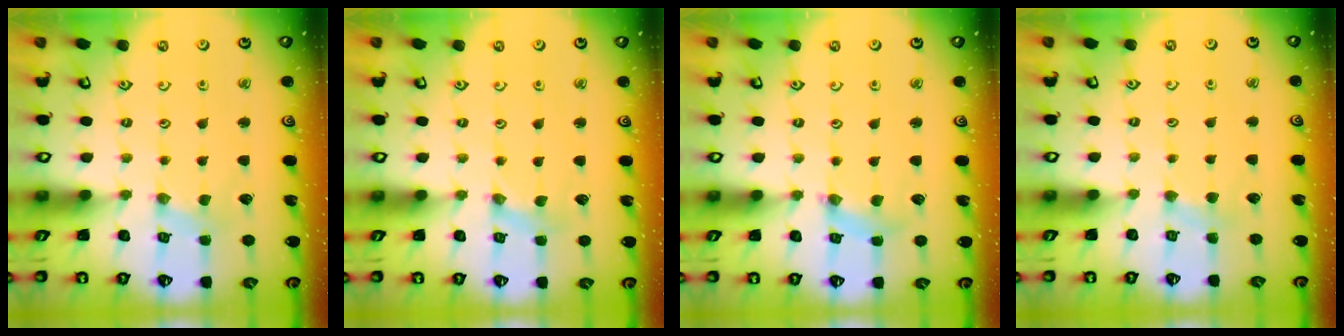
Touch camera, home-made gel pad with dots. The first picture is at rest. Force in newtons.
{"total": 0.0}
{"total": 1.7, "press": 1.6, "slide": 0.3}
{"total": 3.0, "press": 2.9, "slide": 0.5}